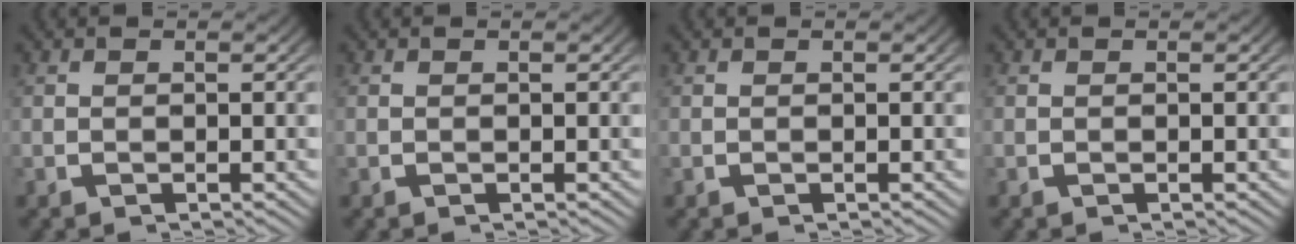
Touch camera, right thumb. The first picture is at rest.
{"total": 0.0}
{"total": 0.0}
{"total": 0.0}